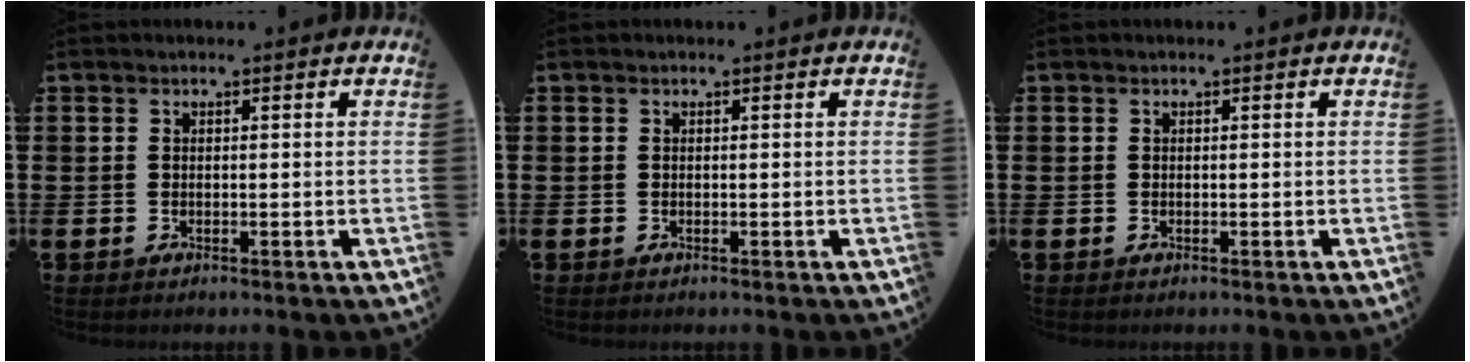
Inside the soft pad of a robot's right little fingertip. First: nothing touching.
{"total": 0.0}
{"total": 0.0}